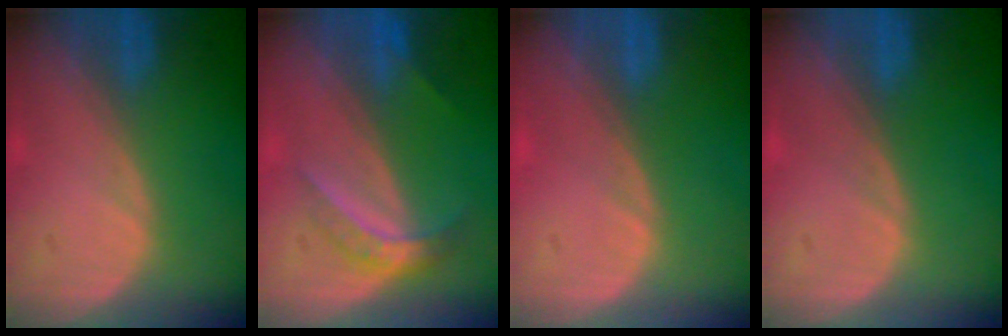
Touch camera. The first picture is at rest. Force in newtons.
{"total": 4.5, "press": 4.0, "slide": 2.1}
{"total": 0.7, "press": 0.1, "slide": 0.7}
{"total": 0.0}